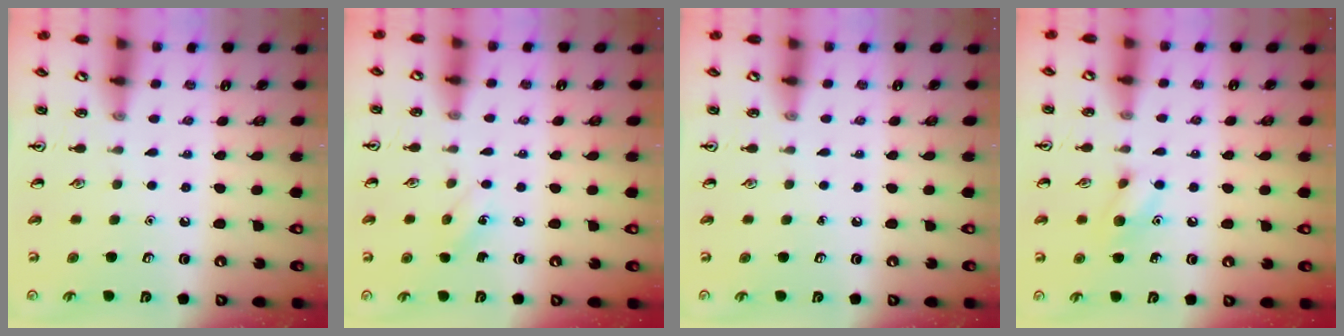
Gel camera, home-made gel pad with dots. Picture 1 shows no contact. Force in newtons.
{"total": 3.7, "press": 3.5, "slide": 1.2}
{"total": 0.0}
{"total": 7.8, "press": 7.7, "slide": 1.4}